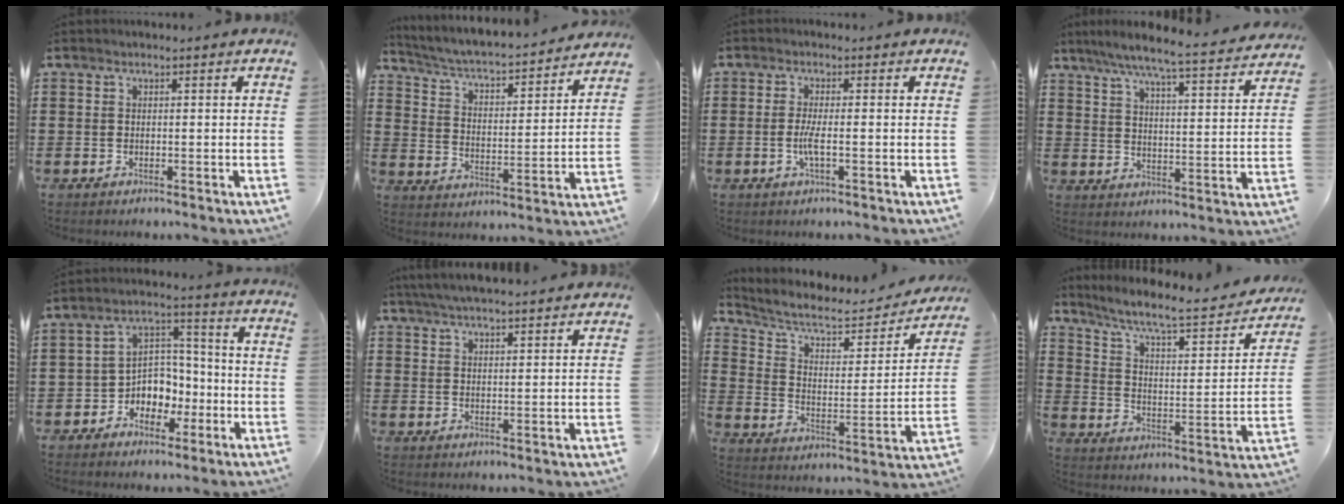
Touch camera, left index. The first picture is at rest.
{"total": 3.6, "force": [3.3, 0.2, 1.5], "torque": [-0.047, -0.035, 0.046]}
{"total": 3.1, "force": [-0.7, 0.3, 3.0], "torque": [-0.069, -0.007, -0.018]}
{"total": 6.6, "force": [5.8, -0.6, 3.1], "torque": [-0.084, -0.046, 0.093]}
{"total": 6.1, "force": [-2.4, 5.2, 2.1], "torque": [-0.051, 0.015, -0.045]}
{"total": 4.4, "force": [4.2, -0.3, 1.3], "torque": [-0.038, -0.012, 0.077]}
{"total": 6.9, "force": [5.4, 2.2, 3.7], "torque": [-0.090, -0.034, 0.087]}
{"total": 7.3, "force": [5.9, 0.7, 4.3], "torque": [-0.101, -0.044, 0.091]}